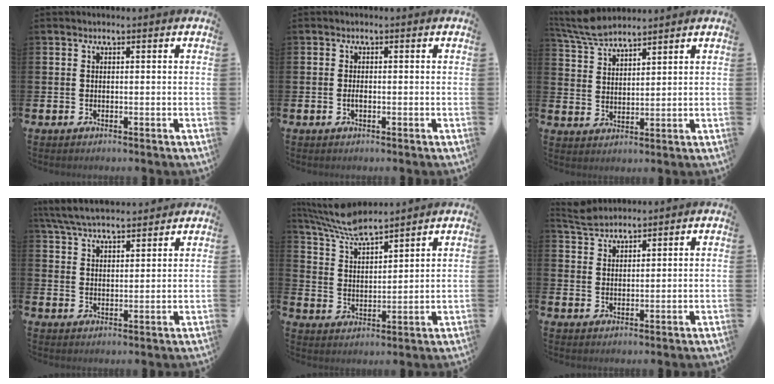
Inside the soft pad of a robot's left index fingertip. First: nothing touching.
{"total": 1.0, "force": [-0.3, 0.4, 0.8], "torque": [-0.015, -0.001, -0.006]}
{"total": 6.0, "force": [5.7, 1.0, 1.5], "torque": [-0.052, -0.021, 0.106]}
{"total": 6.0, "force": [5.8, 0.9, 1.4], "torque": [-0.053, -0.024, 0.107]}
{"total": 7.2, "force": [6.7, 1.1, 2.3], "torque": [-0.073, -0.035, 0.123]}
{"total": 3.9, "force": [3.8, 0.7, 0.2], "torque": [-0.012, -0.014, 0.072]}